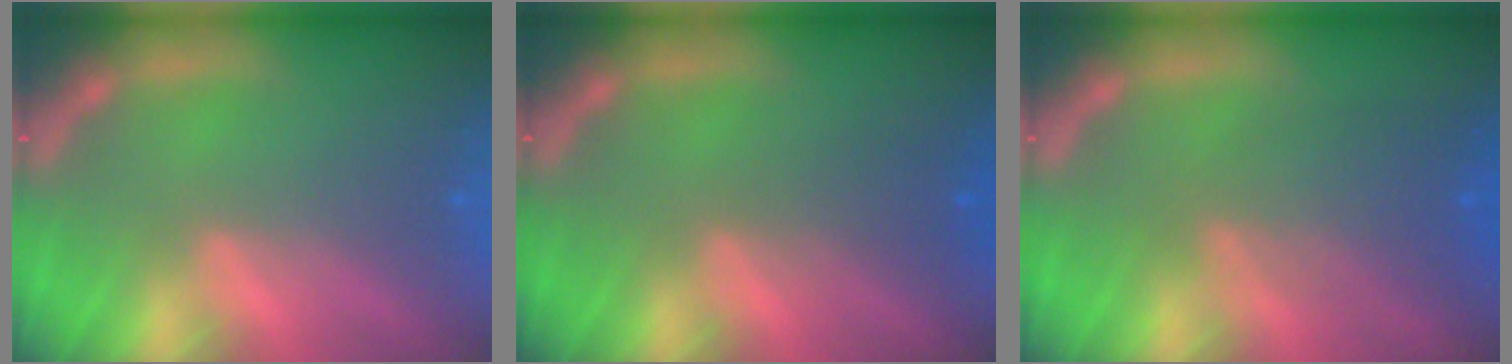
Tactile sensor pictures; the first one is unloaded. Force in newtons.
{"total": 2.0}
{"total": 5.0}